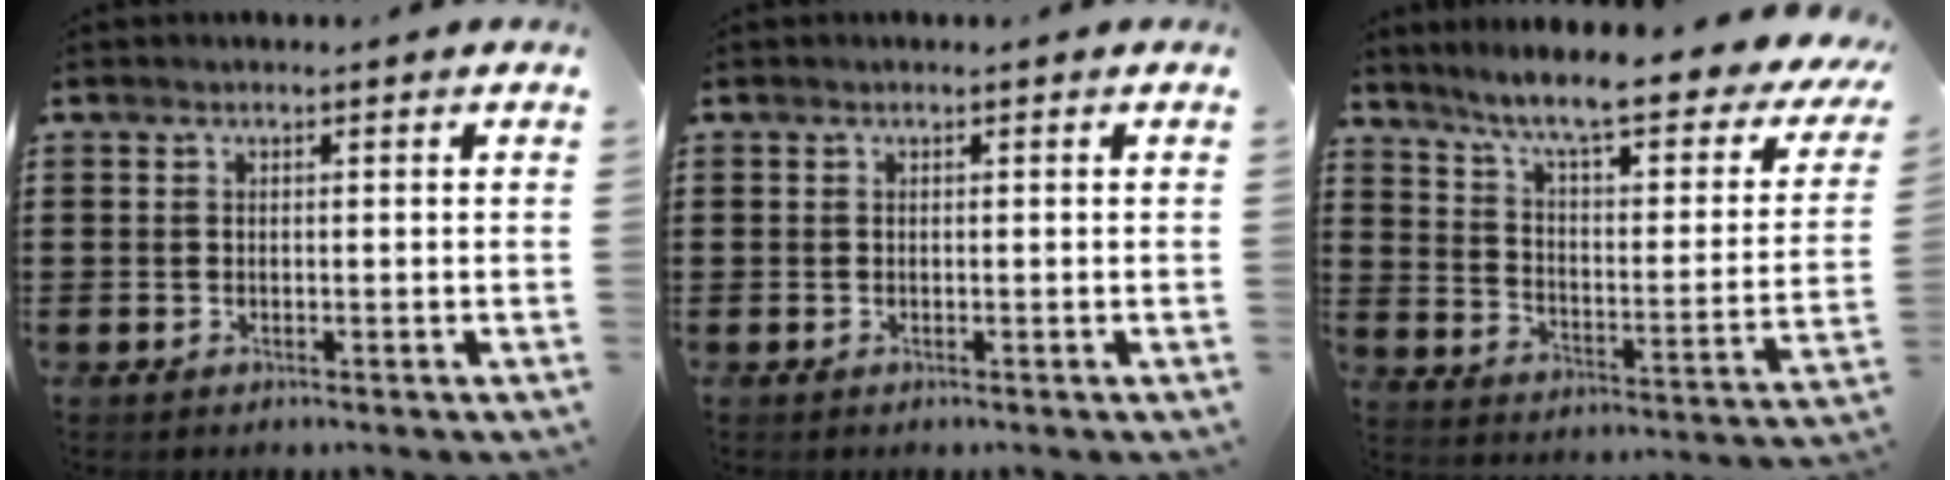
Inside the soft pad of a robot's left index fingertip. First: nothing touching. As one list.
[{"total": 0.0}, {"total": 8.7, "force": [6.6, 0.4, 5.6], "torque": [-0.123, -0.050, 0.103]}]